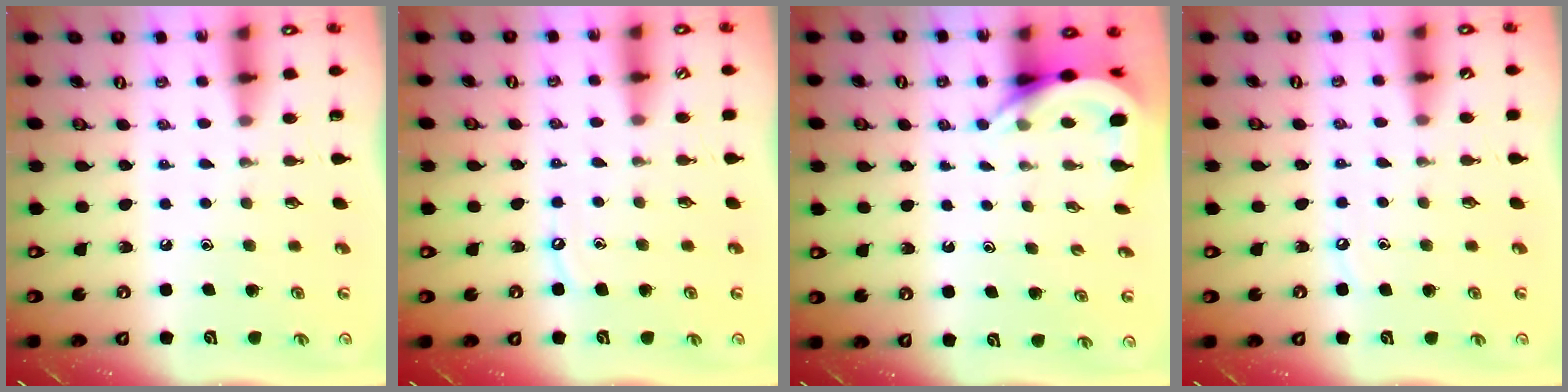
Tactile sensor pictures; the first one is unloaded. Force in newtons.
{"total": 4.0, "press": 4.0, "slide": 0.6}
{"total": 5.1, "press": 5.1, "slide": 0.7}
{"total": 2.9, "press": 2.8, "slide": 0.5}